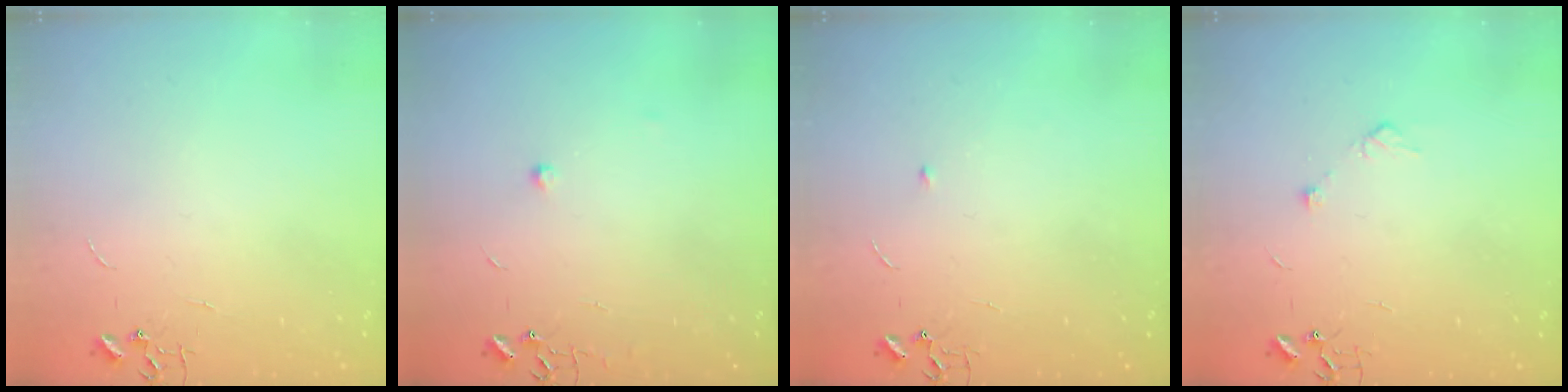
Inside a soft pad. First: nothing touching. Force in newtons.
{"total": 6.2, "press": 6.2, "slide": 0.5}
{"total": 3.2, "press": 3.1, "slide": 0.5}
{"total": 6.1, "press": 6.0, "slide": 0.8}